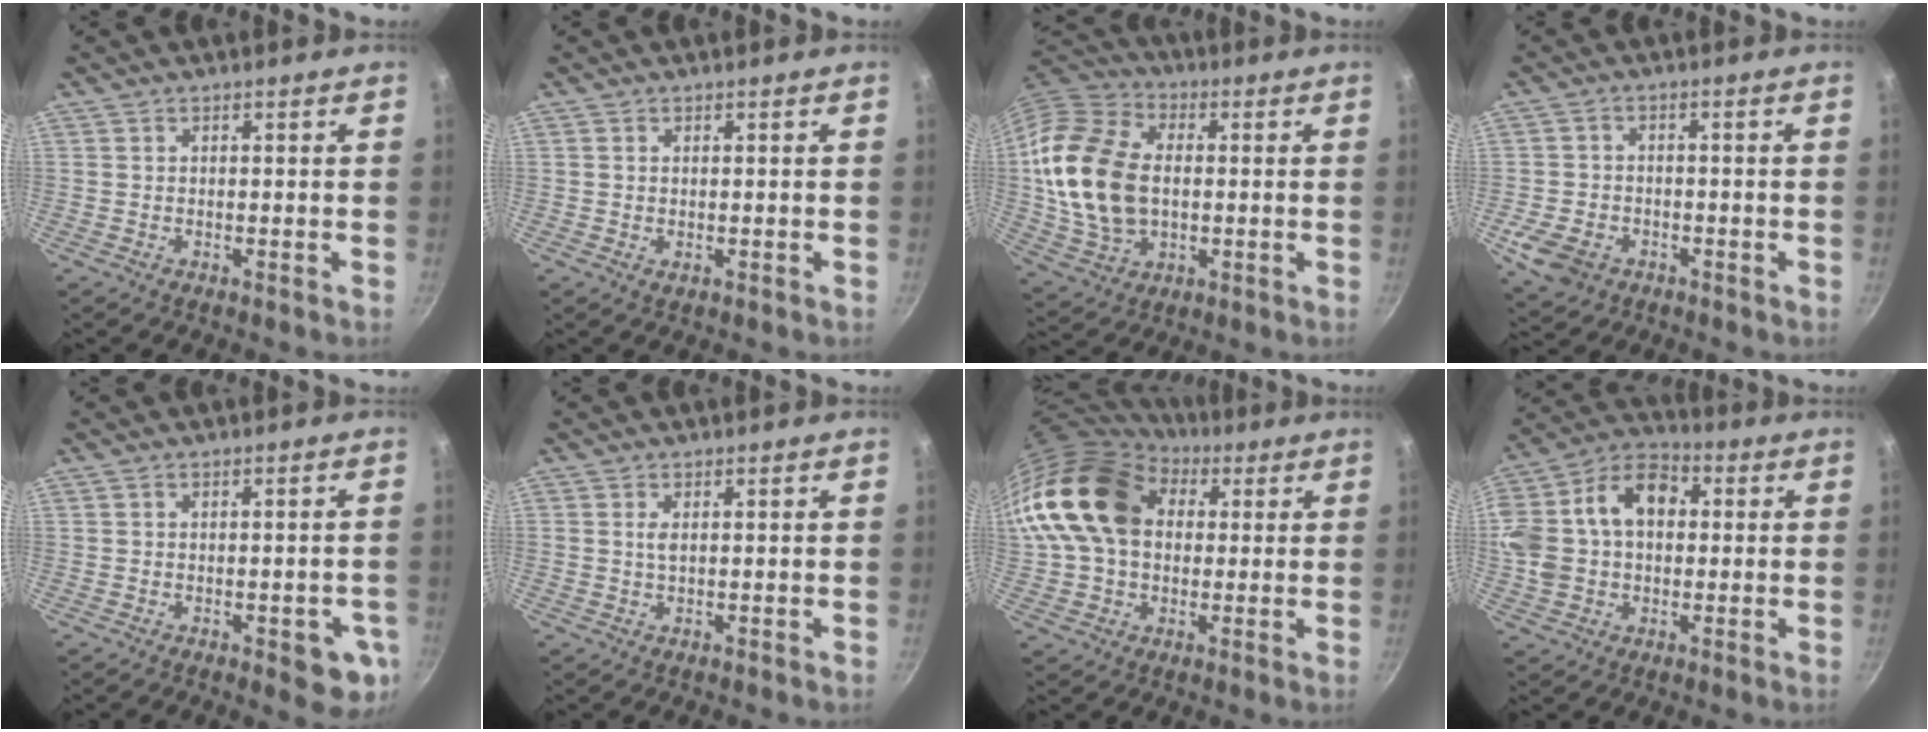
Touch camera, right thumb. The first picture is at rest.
{"total": 0.6, "force": [0.1, 0.4, 0.4], "torque": [-0.006, -0.002, 0.002]}
{"total": 19.3, "force": [0.5, 13.4, 13.9], "torque": [-0.253, 0.011, 0.011]}
{"total": 7.5, "force": [-3.0, 5.5, 4.0], "torque": [-0.078, 0.016, -0.050]}
{"total": 7.6, "force": [-2.3, 3.2, 6.5], "torque": [-0.049, 0.007, -0.025]}
{"total": 1.3, "force": [0.3, 0.6, 1.2], "torque": [-0.022, -0.001, 0.005]}
{"total": 19.8, "force": [4.5, 14.4, 12.9], "torque": [-0.226, 0.027, 0.068]}
{"total": 17.5, "force": [1.9, 12.4, 12.2], "torque": [-0.212, 0.041, 0.015]}